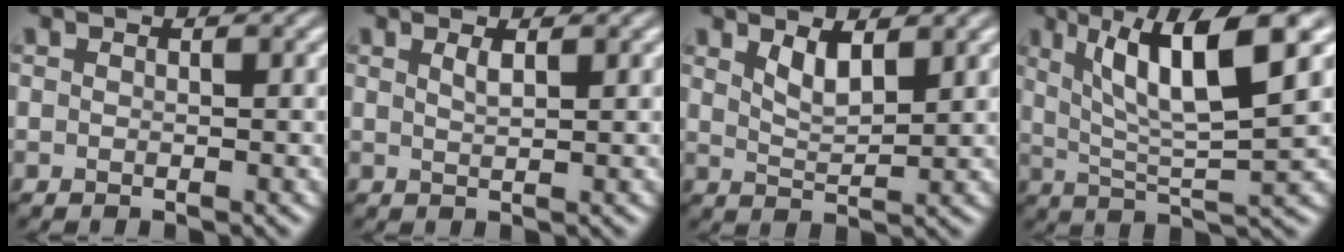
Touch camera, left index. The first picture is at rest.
{"total": 1.2, "force": [0.7, 0.3, 0.9], "torque": [-0.011, 0.001, 0.011]}
{"total": 2.6, "force": [1.7, 0.8, 1.8], "torque": [-0.036, -0.008, 0.035]}
{"total": 10.0, "force": [4.2, 2.0, 8.8], "torque": [-0.143, 0.004, 0.078]}